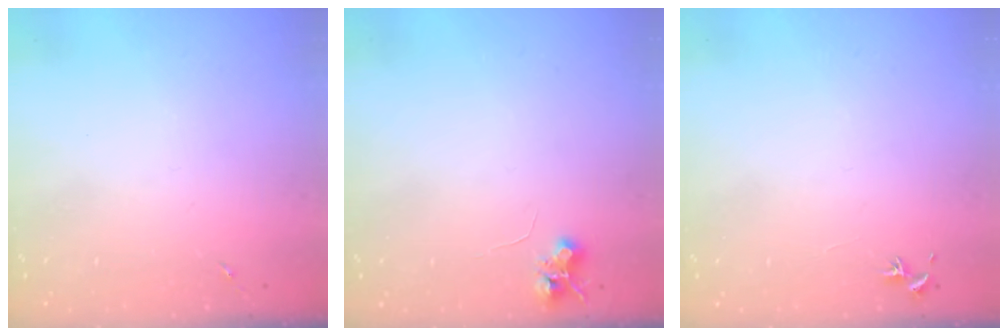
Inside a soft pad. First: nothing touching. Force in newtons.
{"total": 6.5, "press": 6.4, "slide": 0.9}
{"total": 0.8, "press": 0.7, "slide": 0.3}